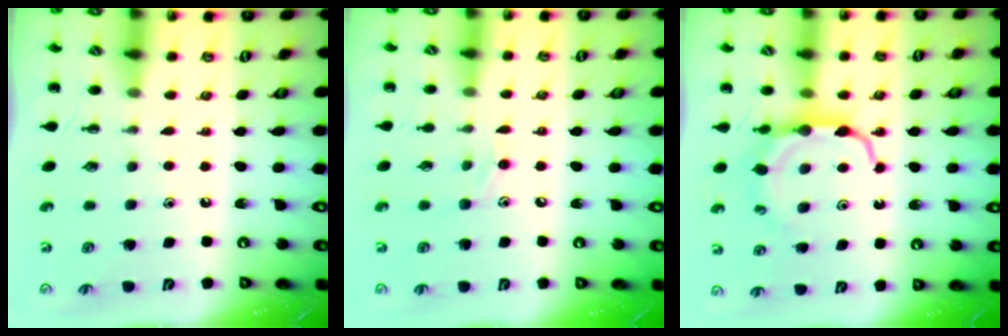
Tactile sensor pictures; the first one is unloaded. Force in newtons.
{"total": 6.3, "press": 5.9, "slide": 2.1}
{"total": 8.6, "press": 8.5, "slide": 1.4}